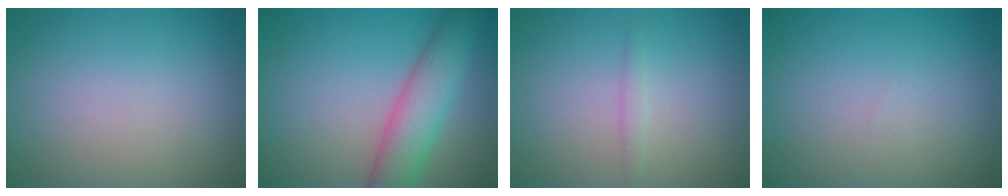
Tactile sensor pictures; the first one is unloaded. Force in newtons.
{"total": 5.6, "press": 5.6, "slide": 0.2}
{"total": 0.9, "press": 0.9, "slide": 0.0}
{"total": 0.0}